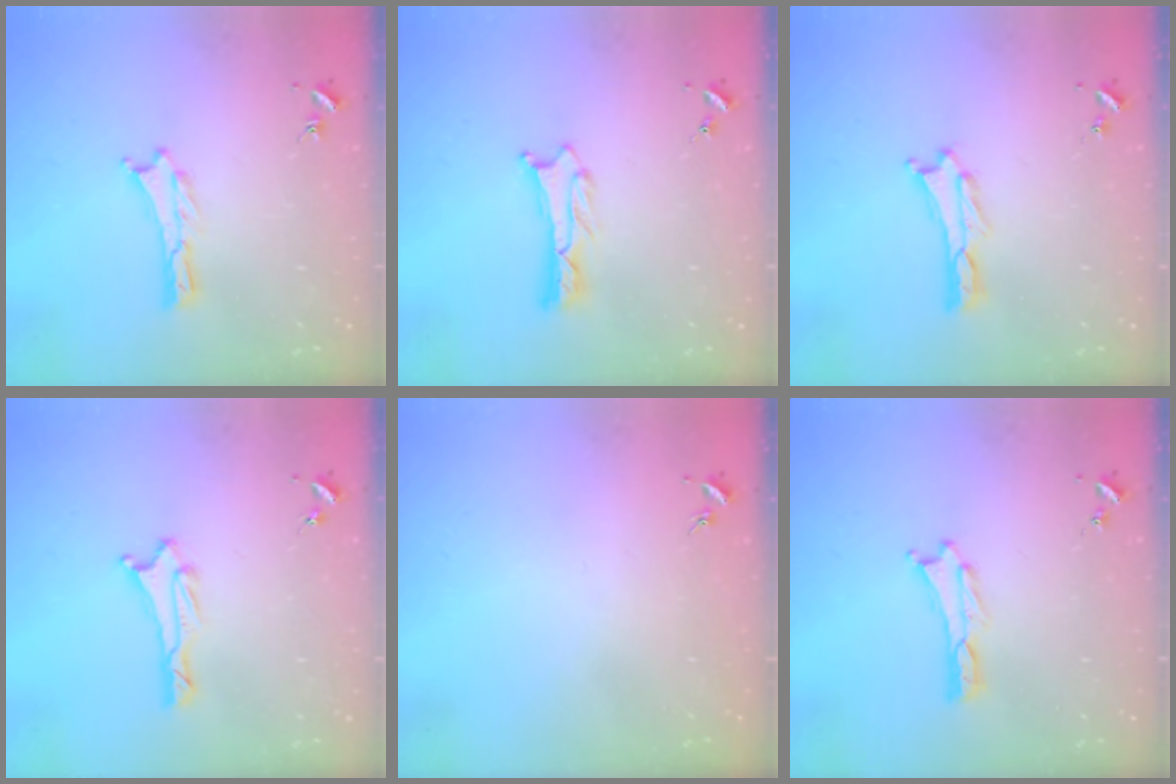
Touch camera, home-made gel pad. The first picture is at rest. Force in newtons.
{"total": 1.1, "press": 1.1, "slide": 0.2}
{"total": 0.5, "press": 0.5, "slide": 0.2}
{"total": 1.3, "press": 1.3, "slide": 0.1}
{"total": 0.0}
{"total": 0.0}